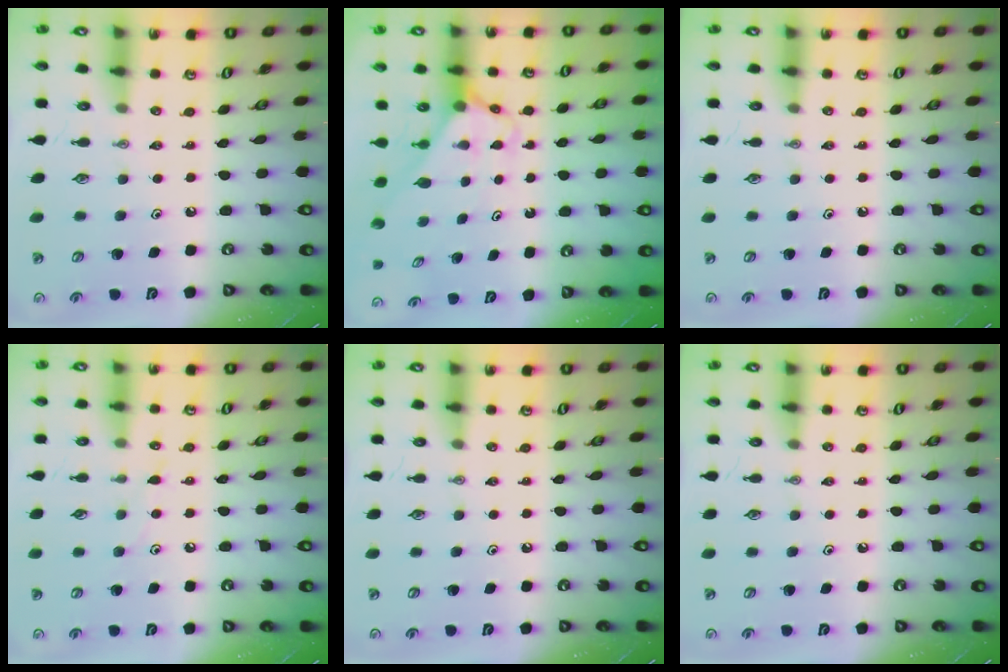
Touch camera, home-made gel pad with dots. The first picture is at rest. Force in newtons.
{"total": 2.8, "press": 2.8, "slide": 0.1}
{"total": 0.0}
{"total": 5.2, "press": 5.2, "slide": 0.6}
{"total": 0.0}
{"total": 0.0}